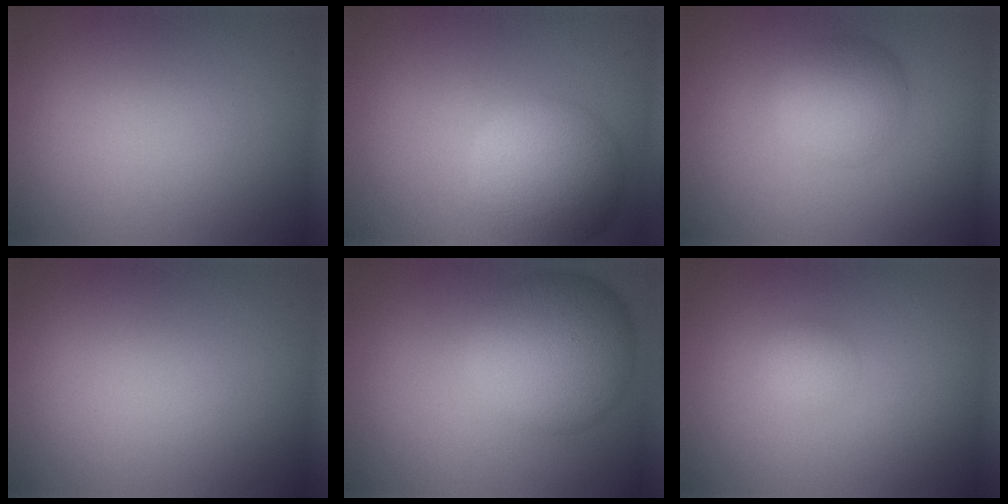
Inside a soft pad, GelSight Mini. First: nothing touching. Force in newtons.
{"total": 6.9, "press": 6.9, "slide": 0.5}
{"total": 3.8, "press": 3.8, "slide": 0.2}
{"total": 0.0}
{"total": 8.5, "press": 8.5, "slide": 0.1}
{"total": 1.3, "press": 1.3, "slide": 0.1}